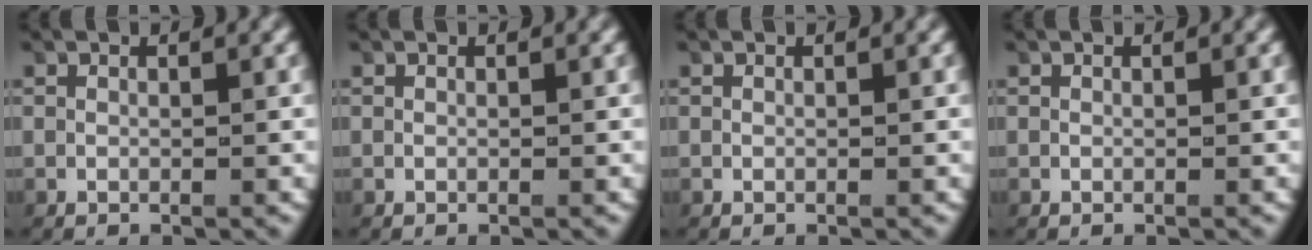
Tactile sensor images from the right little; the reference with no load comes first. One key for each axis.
{"total": 0.0}
{"total": 0.0}
{"total": 0.0}